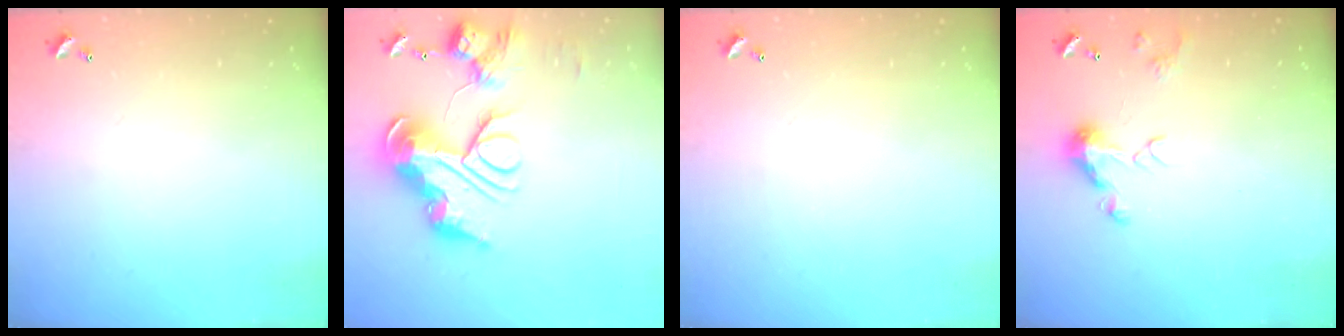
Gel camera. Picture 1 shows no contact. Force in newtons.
{"total": 0.7, "press": 0.7, "slide": 0.0}
{"total": 0.0}
{"total": 7.3, "press": 7.3, "slide": 1.0}